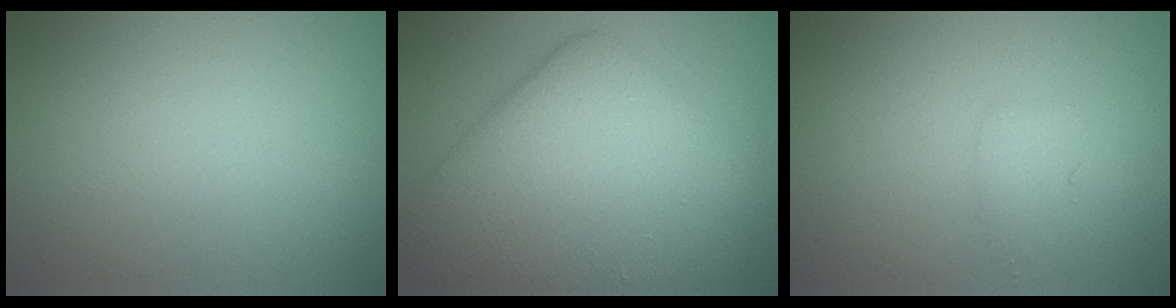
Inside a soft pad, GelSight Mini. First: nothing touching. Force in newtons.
{"total": 11.2, "press": 11.2, "slide": 0.4}
{"total": 1.5, "press": 1.5, "slide": 0.2}